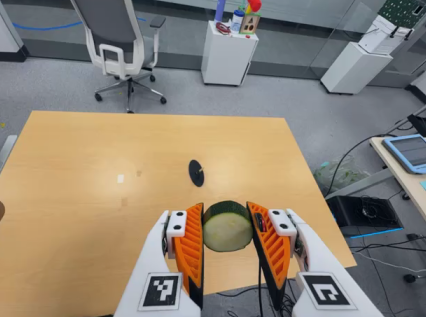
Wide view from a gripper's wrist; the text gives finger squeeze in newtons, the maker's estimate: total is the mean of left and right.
{"total": 12.7, "left": 11.5, "right": 13.9}